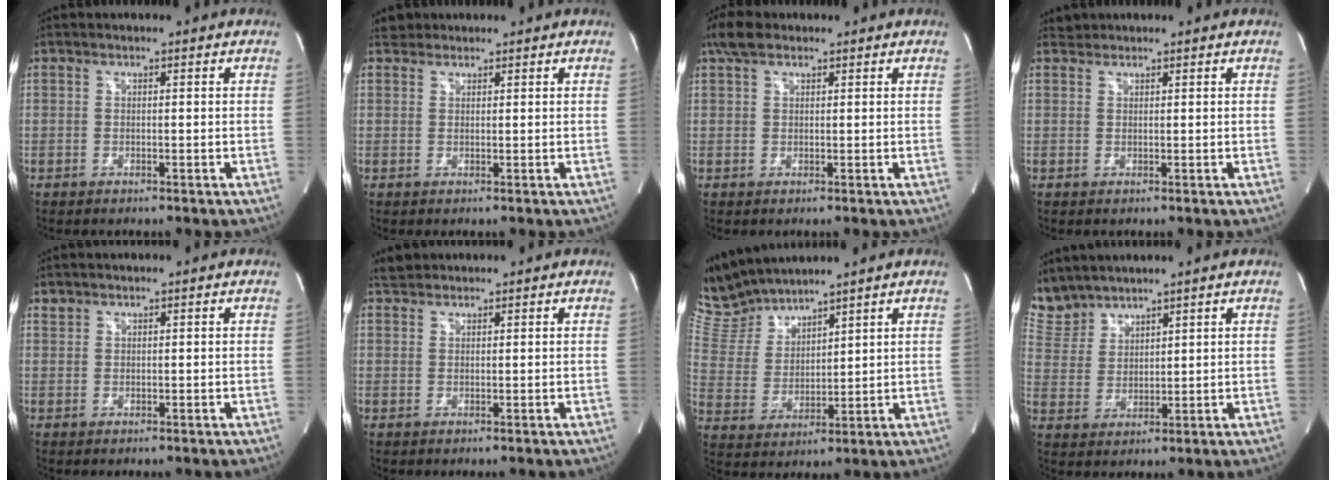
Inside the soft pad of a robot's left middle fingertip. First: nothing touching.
{"total": 1.7, "force": [1.4, 0.8, -0.3], "torque": [0.002, 0.012, 0.021]}
{"total": 3.5, "force": [2.5, 1.7, 1.8], "torque": [-0.047, 0.020, 0.050]}
{"total": 1.1, "force": [1.0, 0.3, -0.3], "torque": [-0.001, 0.007, 0.017]}
{"total": 0.8, "force": [0.7, 0.3, -0.1], "torque": [0.000, 0.006, 0.015]}
{"total": 2.0, "force": [1.9, 0.7, 0.0], "torque": [-0.009, 0.013, 0.034]}
{"total": 8.9, "force": [8.8, 1.0, 1.2], "torque": [-0.051, 0.015, 0.196]}
{"total": 6.3, "force": [6.2, 1.5, 0.0], "torque": [-0.015, 0.012, 0.143]}